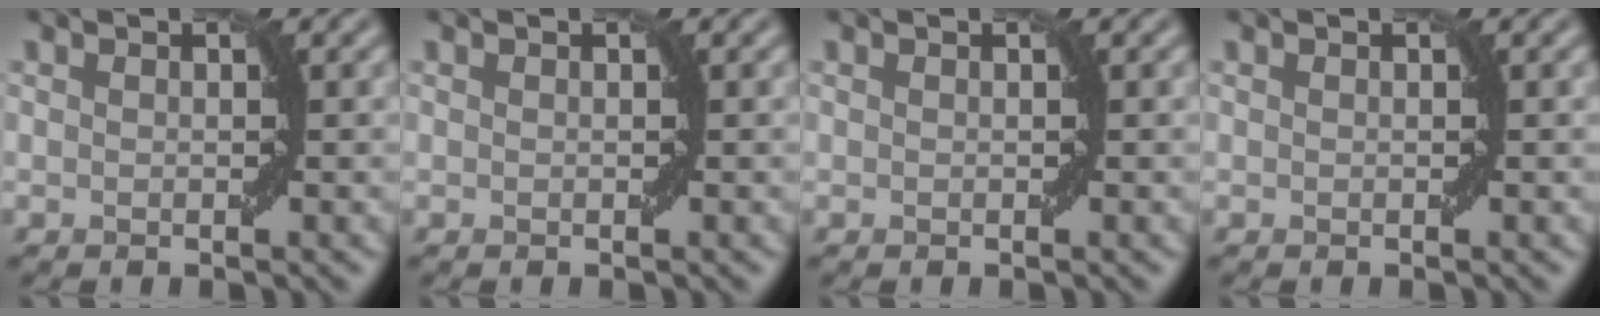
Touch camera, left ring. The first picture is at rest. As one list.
[{"total": 0.0}, {"total": 0.0}, {"total": 0.0}]